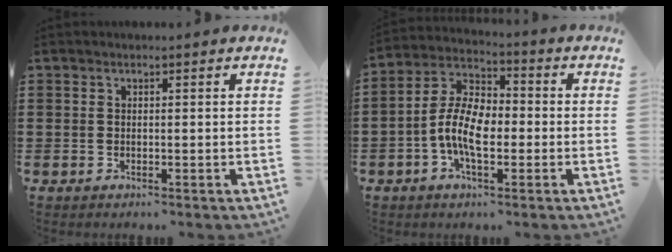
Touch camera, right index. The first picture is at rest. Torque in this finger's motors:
{"motor_torque": [2.14, 0.00, 0.89, 0.09]}